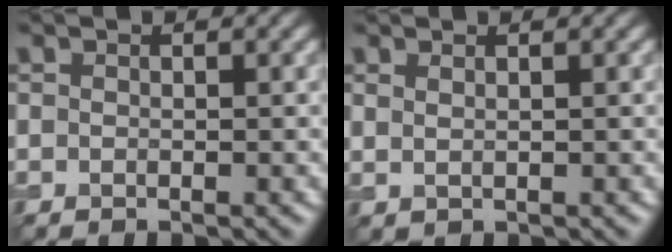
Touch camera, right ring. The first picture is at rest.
{"total": 1.3, "force": [0.9, 0.6, 0.8], "torque": [-0.011, -0.006, 0.011]}